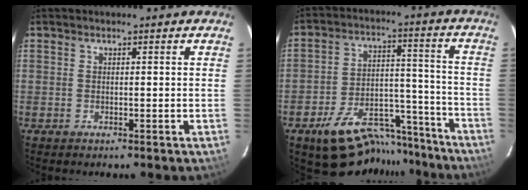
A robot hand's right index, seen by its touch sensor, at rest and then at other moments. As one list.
[{"total": 18.4, "force": [-15.1, 8.0, 6.8], "torque": [-0.126, 0.044, -0.205]}]